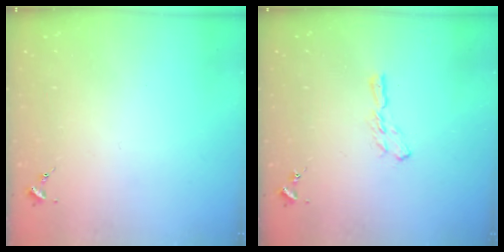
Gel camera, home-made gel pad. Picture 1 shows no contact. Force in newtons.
{"total": 5.8, "press": 5.8, "slide": 0.5}